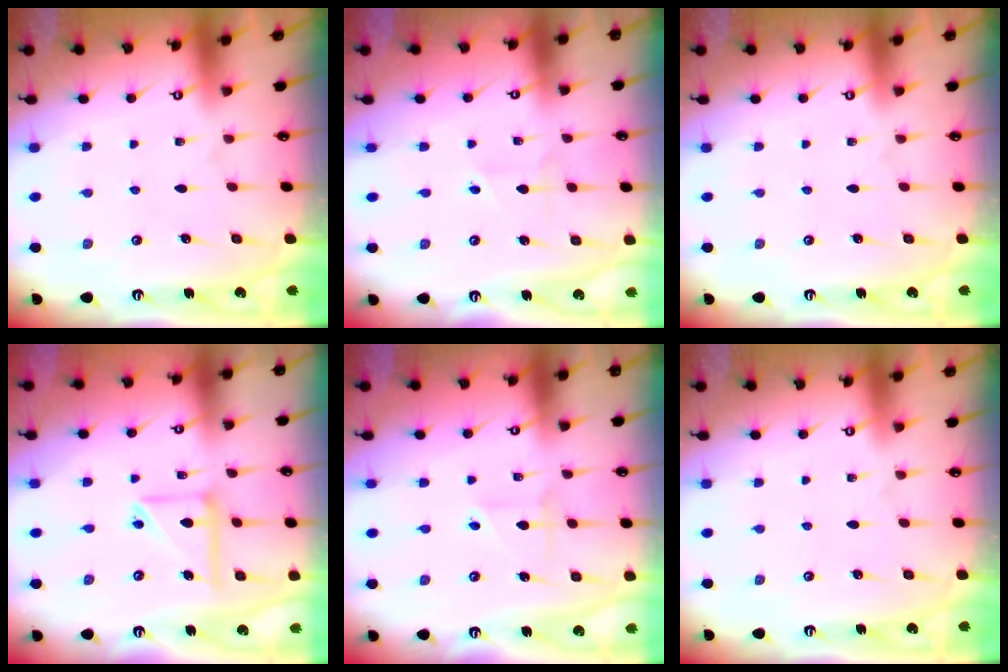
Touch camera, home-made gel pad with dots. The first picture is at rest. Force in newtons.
{"total": 1.6, "press": 1.3, "slide": 0.9}
{"total": 0.0}
{"total": 10.6, "press": 10.5, "slide": 0.9}
{"total": 2.6, "press": 2.6, "slide": 0.3}
{"total": 0.0}